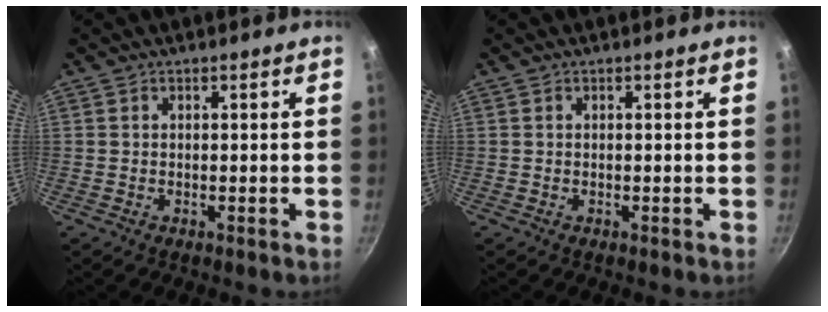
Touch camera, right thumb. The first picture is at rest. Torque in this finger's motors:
{"motor_torque": [-0.24, 0.21, -0.01, 0.01, 0.01]}